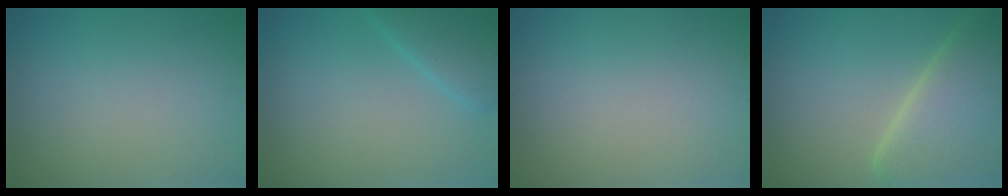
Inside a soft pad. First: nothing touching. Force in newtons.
{"total": 3.0, "press": 3.0, "slide": 0.2}
{"total": 0.0}
{"total": 8.7, "press": 8.7, "slide": 0.7}